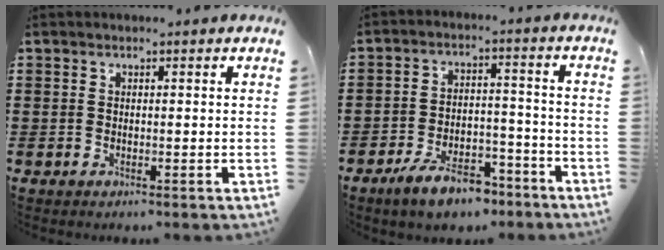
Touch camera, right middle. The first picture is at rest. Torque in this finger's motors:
{"motor_torque": [2.14, 0.00, 0.79, 0.19]}